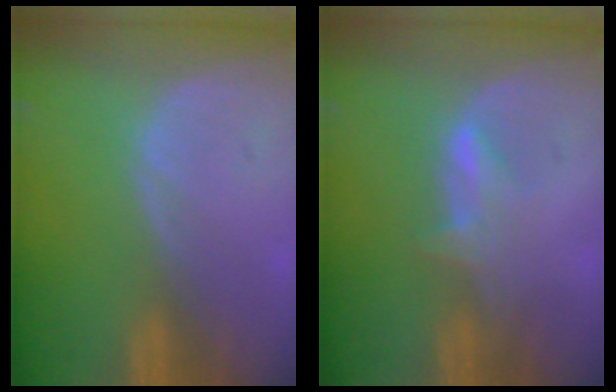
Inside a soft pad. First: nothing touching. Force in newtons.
{"total": 3.3, "press": 3.3, "slide": 0.4}